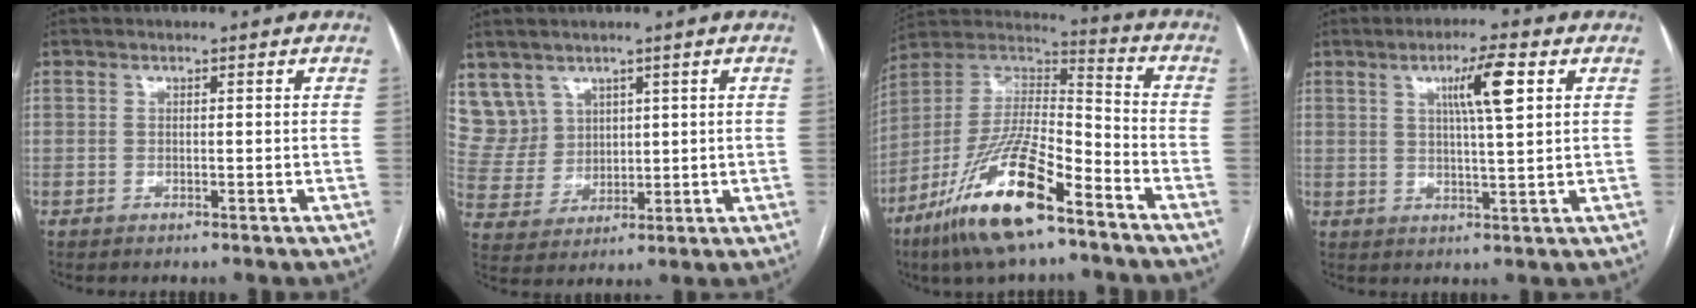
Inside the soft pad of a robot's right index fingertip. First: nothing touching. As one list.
[{"total": 7.6, "force": [4.7, 6.0, 0.1], "torque": [-0.009, 0.021, 0.111]}, {"total": 19.3, "force": [-11.7, 4.2, 14.8], "torque": [-0.308, -0.017, -0.216]}, {"total": 6.9, "force": [2.6, 0.3, 6.4], "torque": [-0.109, 0.005, 0.043]}]